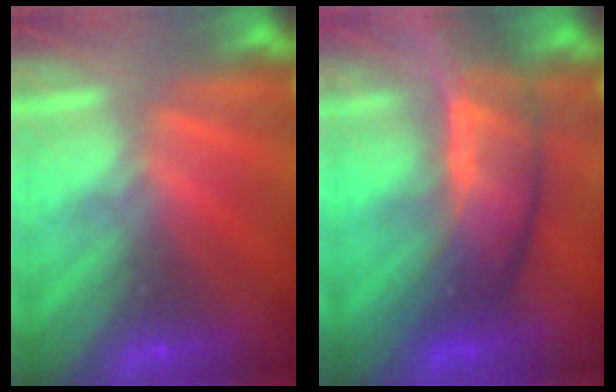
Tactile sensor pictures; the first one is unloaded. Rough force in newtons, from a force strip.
{"total": 8.6}